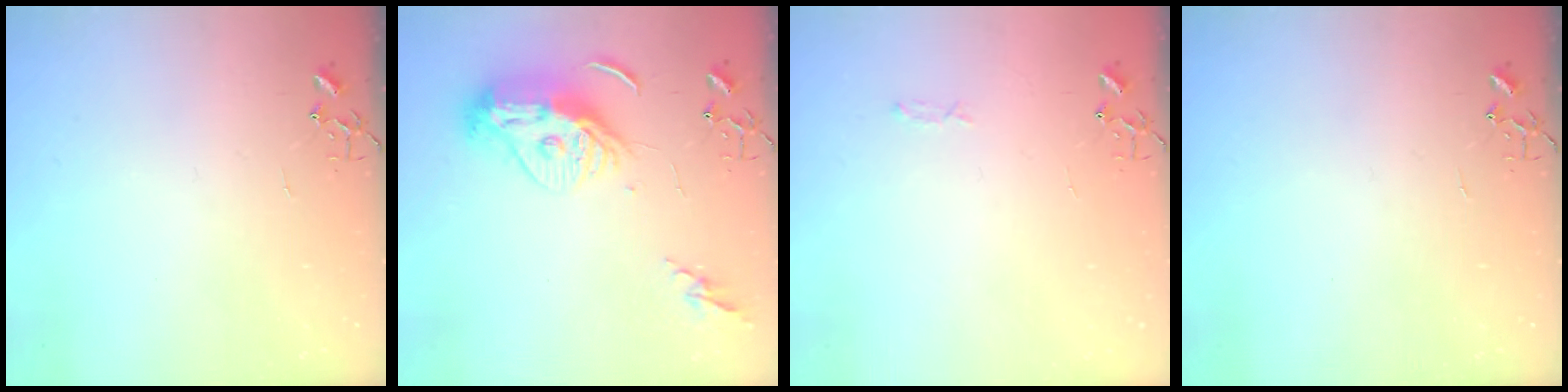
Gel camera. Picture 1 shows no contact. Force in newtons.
{"total": 13.5, "press": 13.4, "slide": 1.5}
{"total": 3.3, "press": 3.3, "slide": 0.5}
{"total": 0.0}